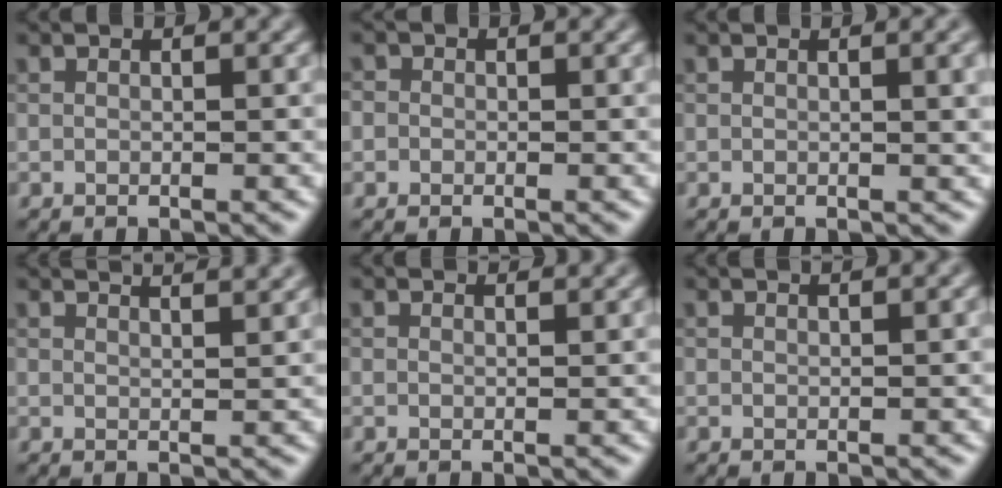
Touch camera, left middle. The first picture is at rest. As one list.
[{"total": 1.3, "force": [0.2, 1.3, 0.4], "torque": [0.003, 0.002, -0.013]}, {"total": 3.3, "force": [0.8, 1.1, 3.0], "torque": [-0.030, 0.007, 0.009]}, {"total": 6.7, "force": [5.1, 2.5, 3.6], "torque": [-0.022, 0.049, 0.033]}, {"total": 2.4, "force": [2.2, 0.5, 0.8], "torque": [-0.011, 0.008, 0.017]}, {"total": 2.3, "force": [1.8, 0.9, 1.2], "torque": [-0.001, 0.006, -0.003]}]